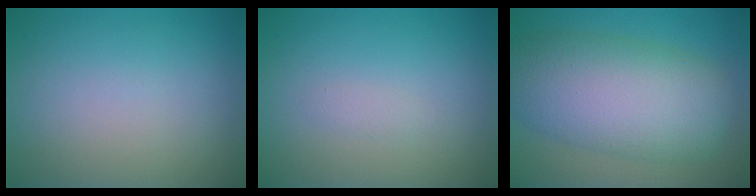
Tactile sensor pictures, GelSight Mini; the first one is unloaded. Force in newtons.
{"total": 0.6, "press": 0.6, "slide": 0.0}
{"total": 9.9, "press": 9.9, "slide": 0.4}